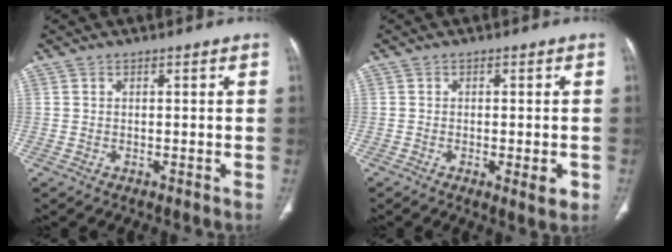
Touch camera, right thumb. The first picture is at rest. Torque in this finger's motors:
{"motor_torque": [-0.34, 0.11, -0.15, 0.10, 0.01]}